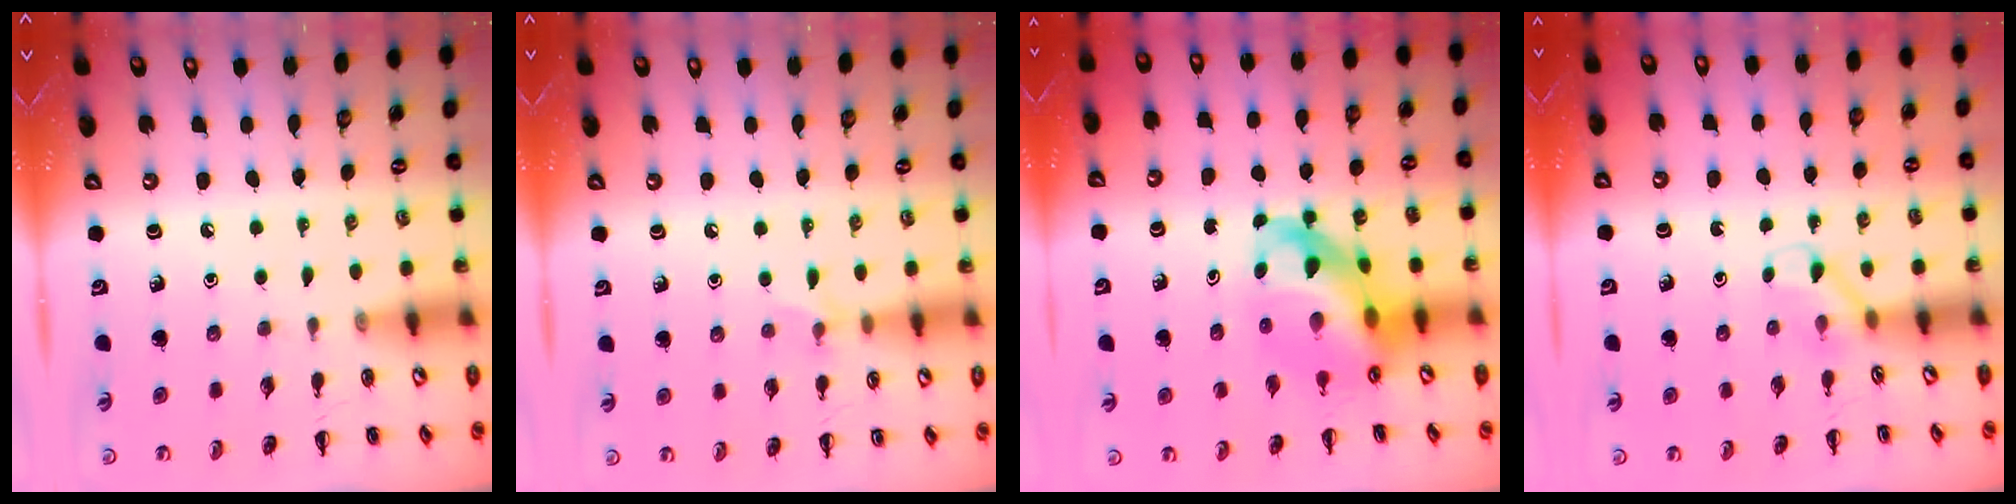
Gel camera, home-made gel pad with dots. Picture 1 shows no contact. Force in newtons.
{"total": 5.5, "press": 5.2, "slide": 1.6}
{"total": 11.8, "press": 11.4, "slide": 3.1}
{"total": 3.0, "press": 2.8, "slide": 1.1}